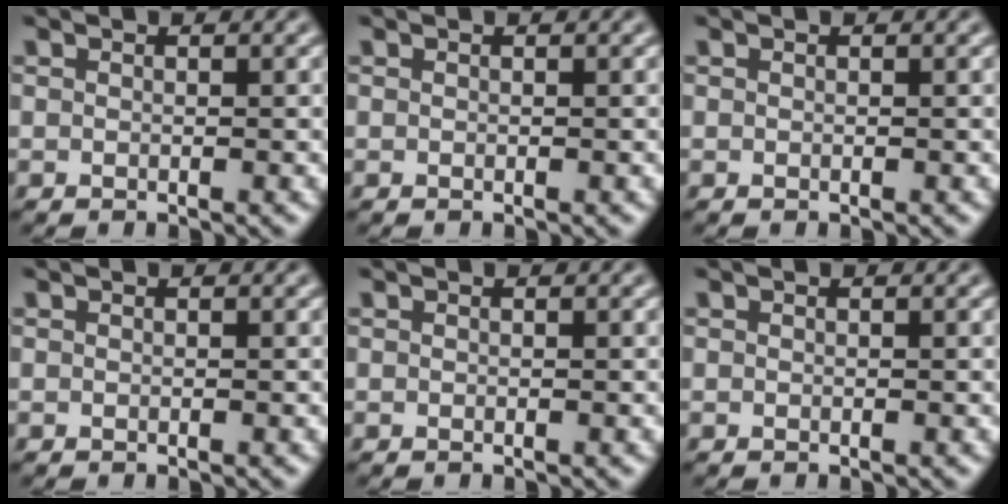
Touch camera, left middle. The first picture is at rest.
{"total": 0.0}
{"total": 0.0}
{"total": 0.0}
{"total": 0.0}
{"total": 0.0}